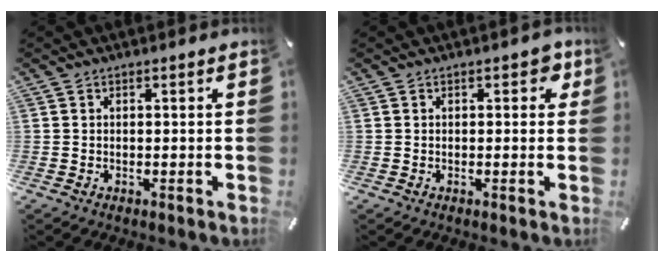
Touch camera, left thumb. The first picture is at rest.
{"total": 2.9, "force": [0.8, 1.9, 2.0], "torque": [-0.018, 0.001, 0.007]}